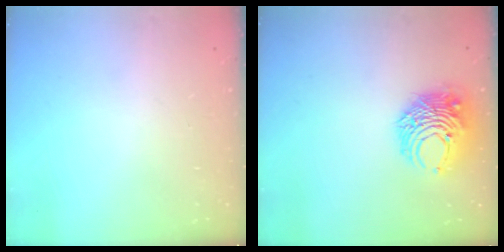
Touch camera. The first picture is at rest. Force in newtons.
{"total": 9.9, "press": 9.9, "slide": 0.8}